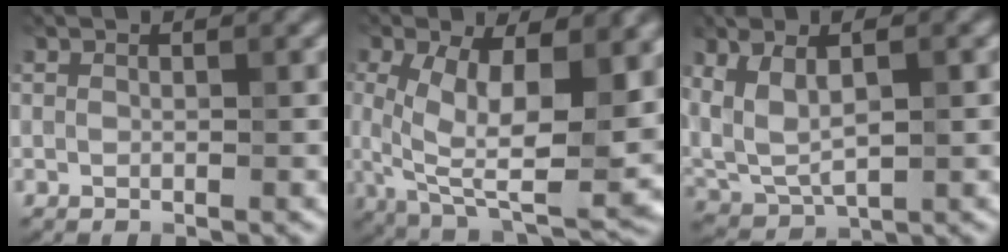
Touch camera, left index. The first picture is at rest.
{"total": 12.0, "force": [0.9, 5.3, 10.8], "torque": [-0.183, -0.021, 0.014]}
{"total": 5.2, "force": [1.5, 2.2, 4.5], "torque": [-0.102, -0.005, 0.032]}